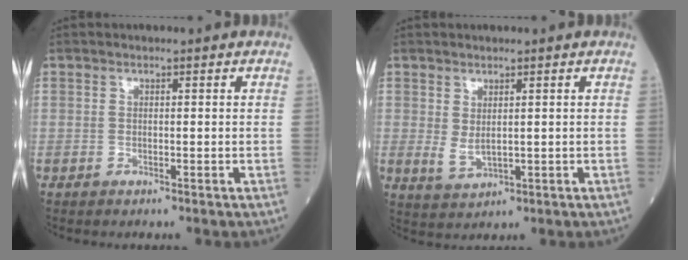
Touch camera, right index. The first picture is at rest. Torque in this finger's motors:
{"motor_torque": [0.00, -0.02, -0.12, -0.03]}